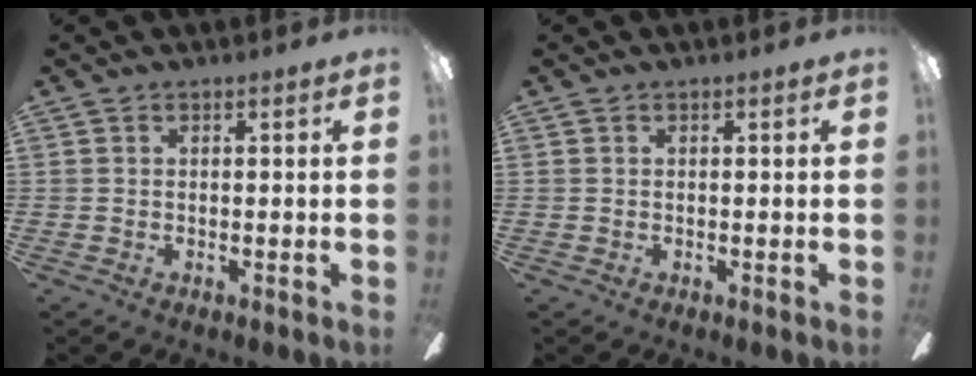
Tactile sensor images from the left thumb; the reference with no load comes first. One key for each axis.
{"total": 0.0}